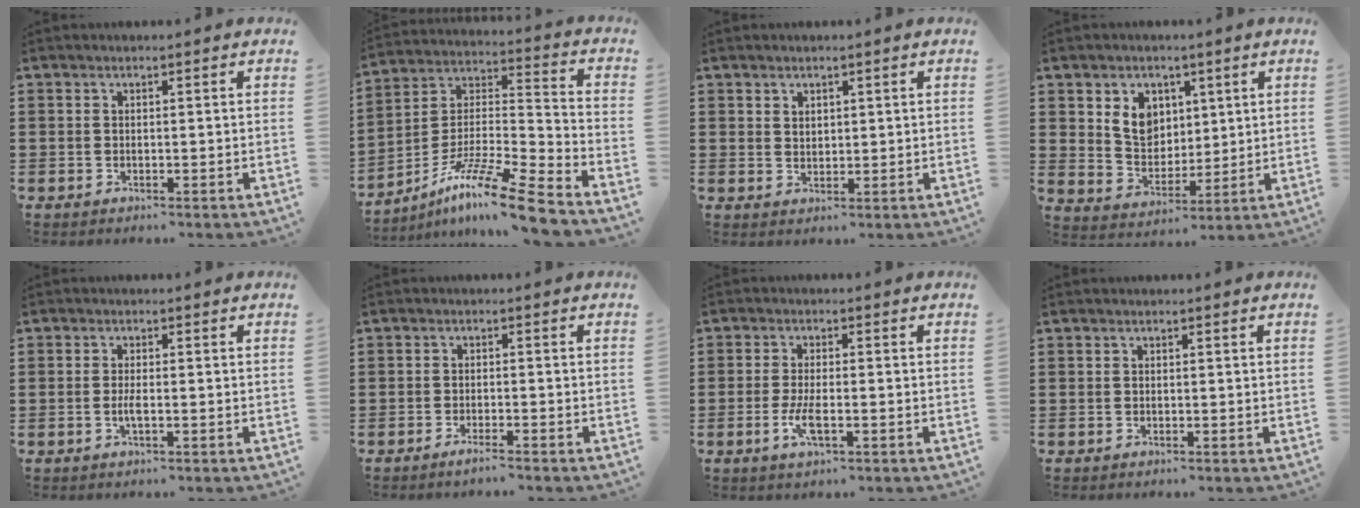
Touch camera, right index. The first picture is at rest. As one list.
[{"total": 12.7, "force": [-10.3, 0.2, 7.5], "torque": [-0.130, 0.015, -0.199]}, {"total": 1.8, "force": [1.4, 1.1, 0.3], "torque": [-0.007, 0.005, 0.027]}, {"total": 6.6, "force": [2.6, 5.5, 2.5], "torque": [-0.059, 0.012, 0.045]}, {"total": 1.7, "force": [-0.6, 0.4, 1.6], "torque": [-0.037, -0.002, -0.012]}, {"total": 1.7, "force": [-1.5, 0.0, 0.8], "torque": [-0.014, -0.002, -0.026]}, {"total": 3.9, "force": [-1.4, 0.9, 3.5], "torque": [-0.078, -0.004, -0.031]}, {"total": 0.0}]